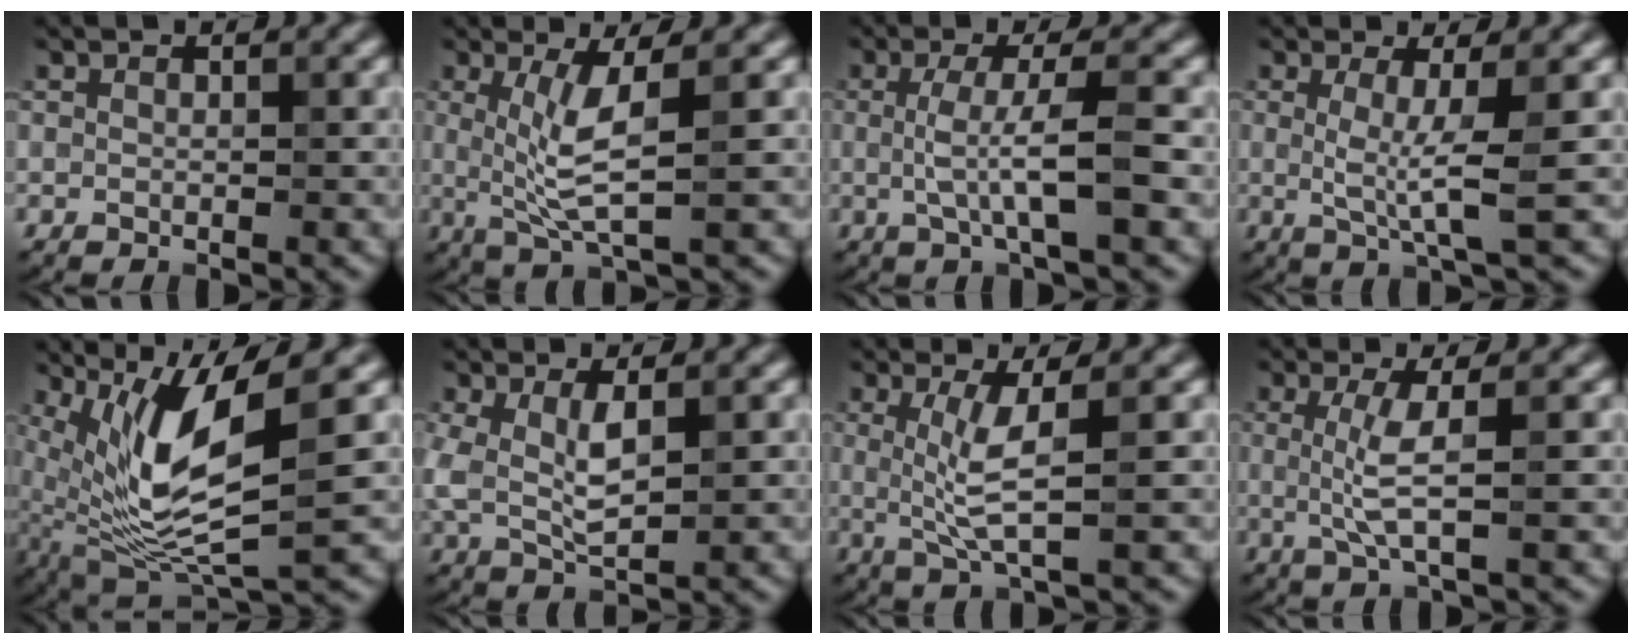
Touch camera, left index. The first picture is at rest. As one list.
[{"total": 4.5, "force": [0.6, 0.8, 4.4], "torque": [-0.094, -0.004, 0.017]}, {"total": 4.2, "force": [-0.2, 0.7, 4.1], "torque": [-0.080, -0.001, -0.006]}, {"total": 3.7, "force": [0.1, 0.5, 3.7], "torque": [-0.070, -0.008, 0.001]}, {"total": 8.8, "force": [2.3, 2.6, 8.1], "torque": [-0.170, -0.017, 0.051]}, {"total": 3.8, "force": [0.5, 1.6, 3.4], "torque": [-0.077, 0.000, 0.012]}, {"total": 3.9, "force": [0.4, 0.6, 3.8], "torque": [-0.082, -0.002, 0.013]}, {"total": 3.4, "force": [0.1, 0.6, 3.3], "torque": [-0.072, -0.002, 0.001]}]